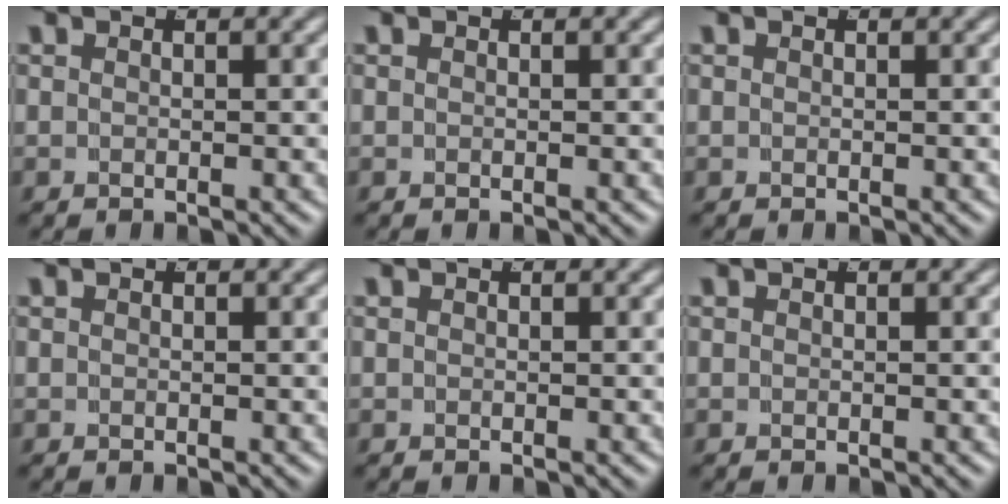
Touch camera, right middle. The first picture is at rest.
{"total": 0.0}
{"total": 0.0}
{"total": 0.0}
{"total": 0.0}
{"total": 0.0}